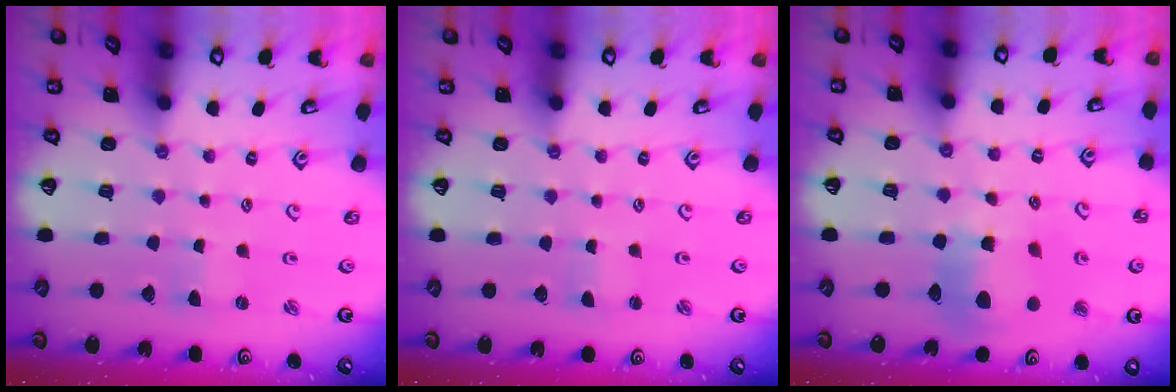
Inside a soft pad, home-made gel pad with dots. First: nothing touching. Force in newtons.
{"total": 1.5, "press": 1.5, "slide": 0.0}
{"total": 12.2, "press": 12.1, "slide": 1.5}